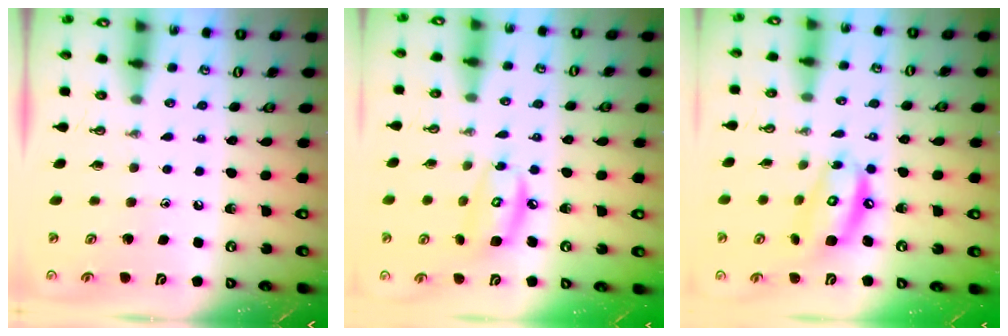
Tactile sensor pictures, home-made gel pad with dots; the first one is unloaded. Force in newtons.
{"total": 8.8, "press": 8.8, "slide": 0.8}
{"total": 11.8, "press": 11.8, "slide": 1.2}